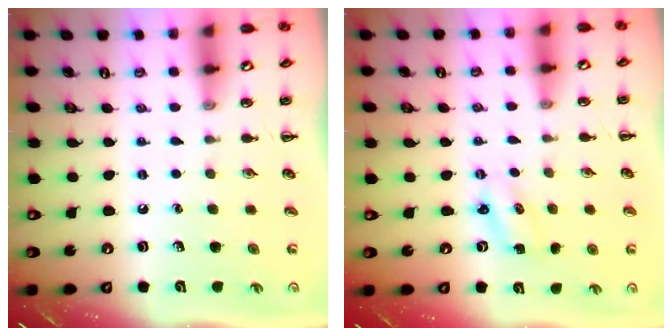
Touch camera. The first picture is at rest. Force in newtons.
{"total": 1.4, "press": 1.3, "slide": 0.3}